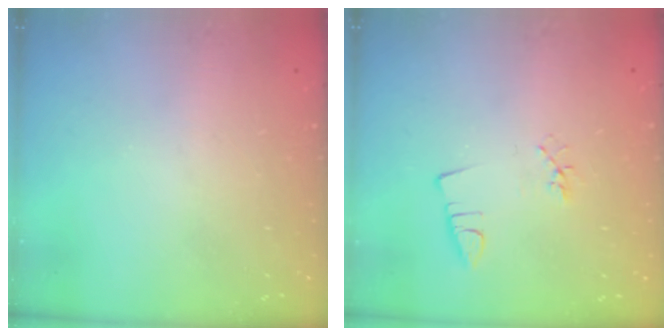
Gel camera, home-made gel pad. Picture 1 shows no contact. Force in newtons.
{"total": 2.4, "press": 2.0, "slide": 1.4}